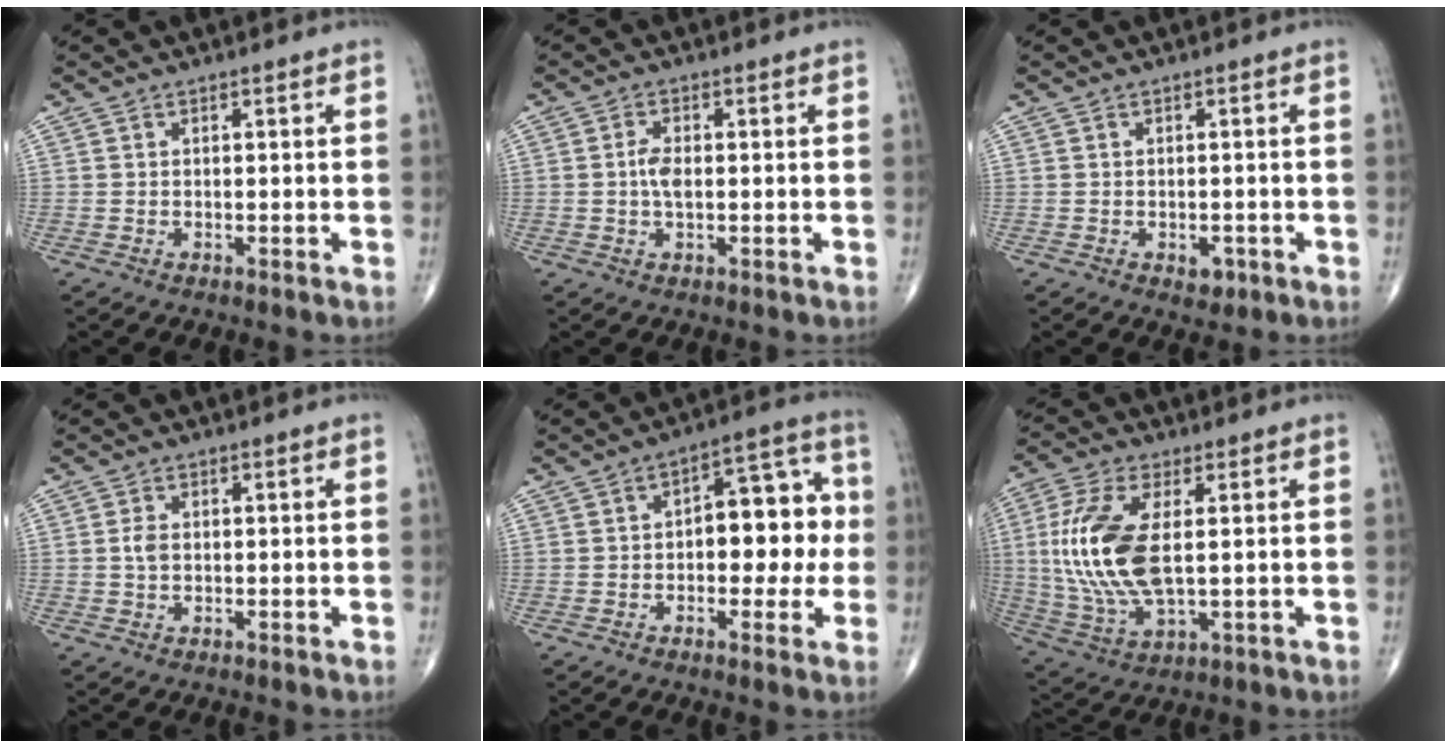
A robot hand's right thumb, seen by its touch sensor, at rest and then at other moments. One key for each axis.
{"total": 3.2, "fx": -0.1, "fy": 1.6, "fz": 2.8, "tx": -0.054, "ty": 0.004, "tz": -0.005}
{"total": 2.3, "fx": -0.9, "fy": 1.5, "fz": 1.5, "tx": -0.008, "ty": 0.002, "tz": -0.008}
{"total": 2.1, "fx": 0.1, "fy": 1.4, "fz": 1.6, "tx": -0.032, "ty": 0.002, "tz": -0.001}
{"total": 12.2, "fx": -0.2, "fy": 6.9, "fz": 10.0, "tx": -0.086, "ty": 0.040, "tz": -0.010}
{"total": 16.3, "fx": 1.5, "fy": 7.5, "fz": 14.4, "tx": -0.316, "ty": -0.008, "tz": 0.035}